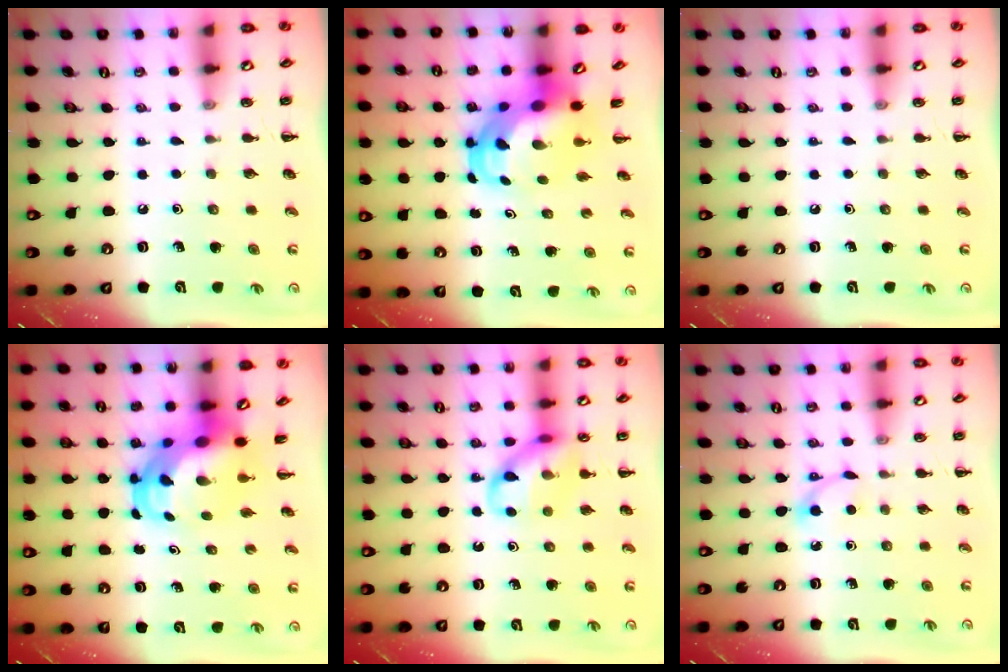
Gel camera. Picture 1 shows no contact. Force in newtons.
{"total": 7.2, "press": 6.9, "slide": 1.9}
{"total": 0.0}
{"total": 7.2, "press": 6.9, "slide": 1.9}
{"total": 12.1, "press": 11.9, "slide": 2.0}
{"total": 3.4, "press": 3.3, "slide": 1.0}